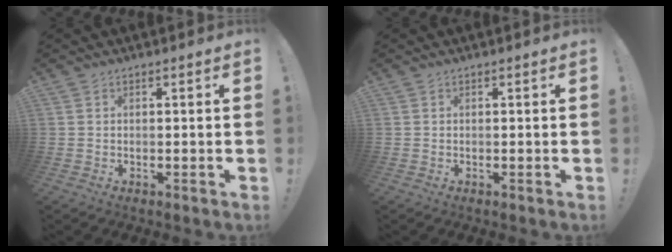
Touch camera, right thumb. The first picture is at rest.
{"total": 0.0}